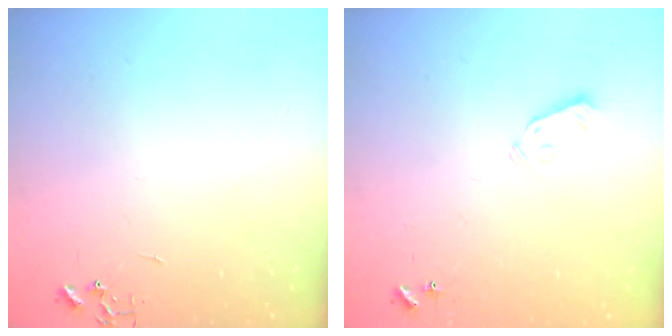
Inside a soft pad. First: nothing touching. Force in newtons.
{"total": 3.9, "press": 3.8, "slide": 0.9}